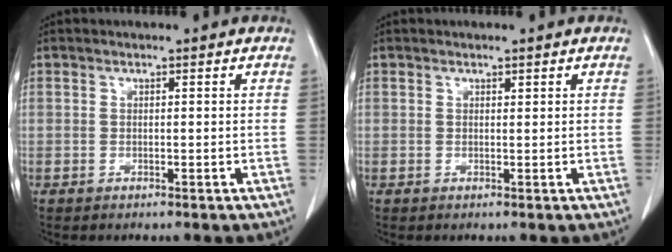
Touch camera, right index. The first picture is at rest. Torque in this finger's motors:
{"motor_torque": [-0.09, 0.06, 0.00, -0.01]}